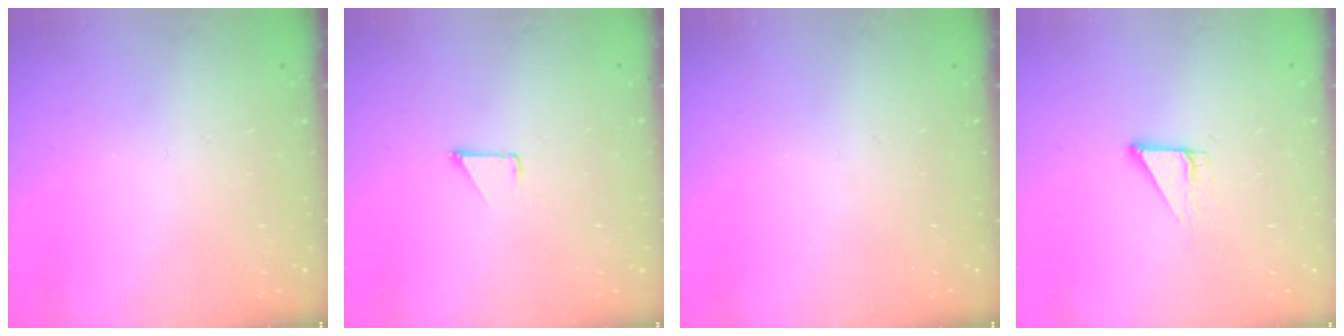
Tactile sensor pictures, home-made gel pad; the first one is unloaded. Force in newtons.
{"total": 0.9, "press": 0.9, "slide": 0.1}
{"total": 0.0}
{"total": 3.7, "press": 3.7, "slide": 0.2}